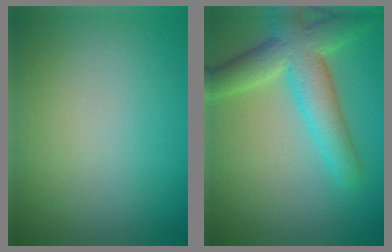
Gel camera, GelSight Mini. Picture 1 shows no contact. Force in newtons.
{"total": 6.7, "press": 6.7, "slide": 0.5}